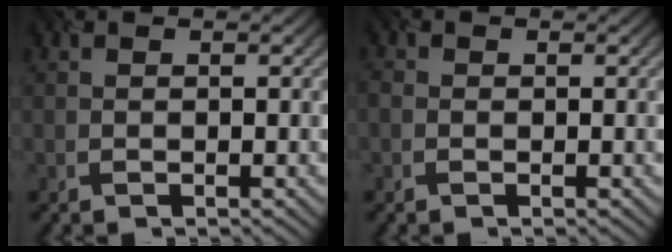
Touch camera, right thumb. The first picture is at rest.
{"total": 0.8, "force": [-0.7, 0.3, -0.2], "torque": [-0.001, -0.005, -0.009]}